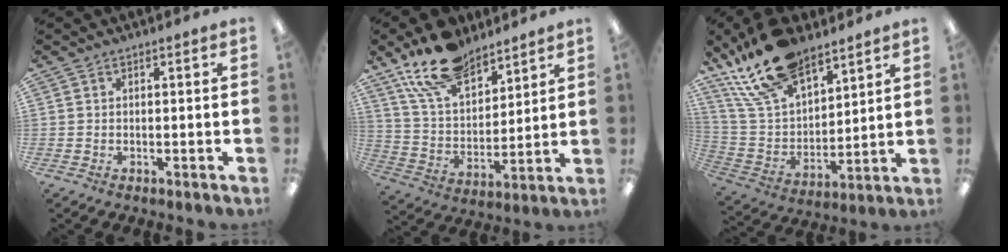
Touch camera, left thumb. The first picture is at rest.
{"total": 17.7, "force": [13.1, 8.7, 8.1], "torque": [-0.151, -0.066, 0.240]}
{"total": 20.2, "force": [14.3, 10.1, 10.1], "torque": [-0.205, -0.068, 0.260]}